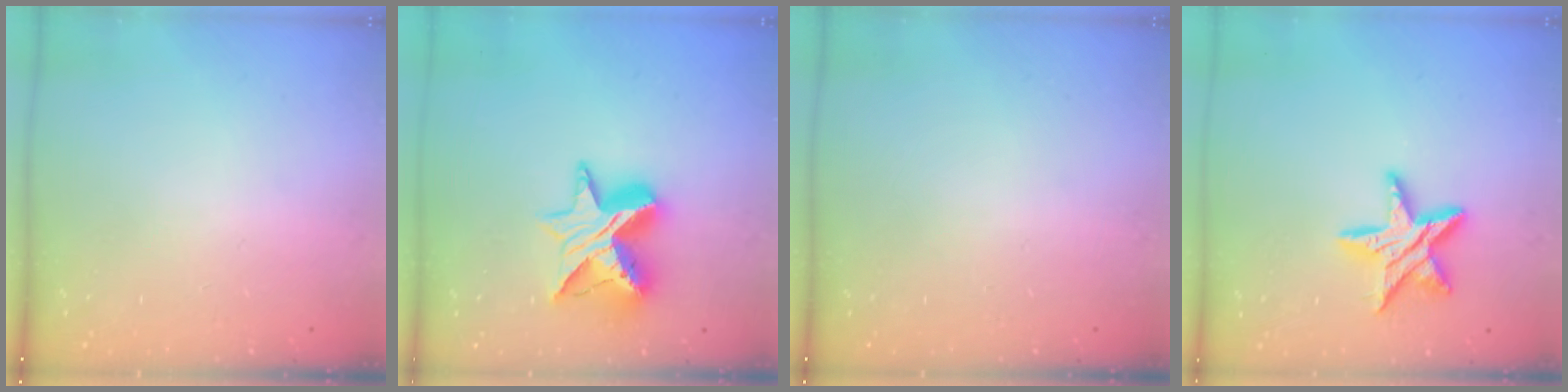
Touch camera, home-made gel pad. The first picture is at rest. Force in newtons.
{"total": 12.7, "press": 12.7, "slide": 1.0}
{"total": 0.0}
{"total": 13.8, "press": 13.8, "slide": 0.7}